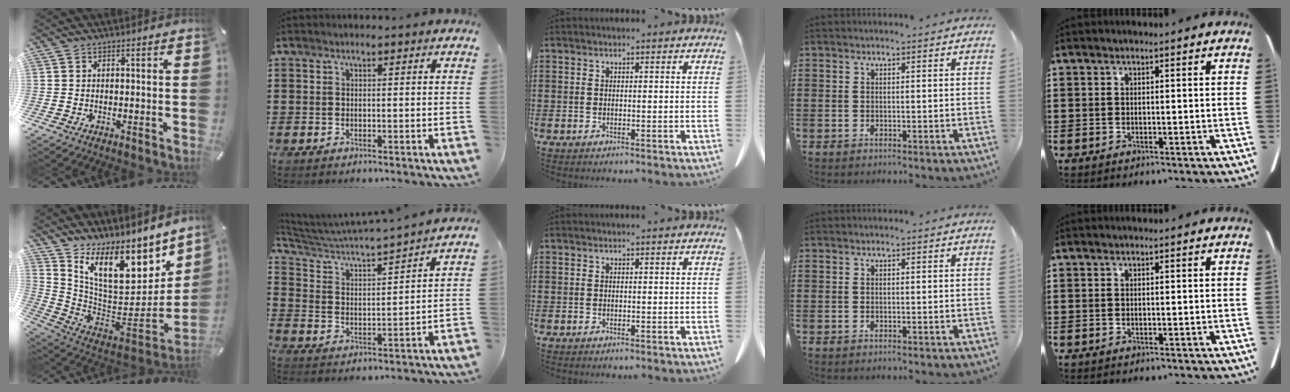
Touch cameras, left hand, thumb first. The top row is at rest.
{"thumb": {"total": 18.9, "force": [10.9, 9.6, 12.0], "torque": [-0.183, -0.097, 0.192]}, "index": {"total": 3.6, "force": [3.4, 0.0, 1.1], "torque": [-0.048, -0.034, 0.047]}}